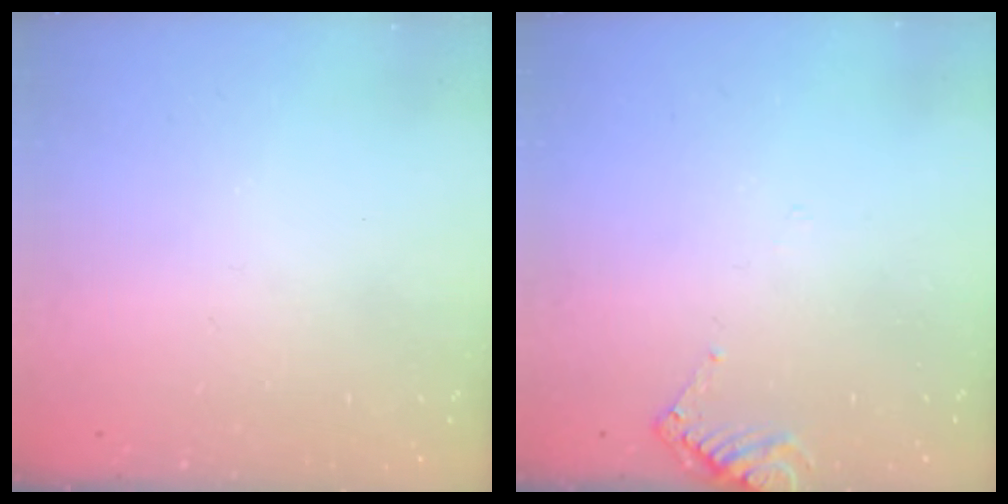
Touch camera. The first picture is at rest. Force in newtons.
{"total": 4.8, "press": 4.8, "slide": 0.6}